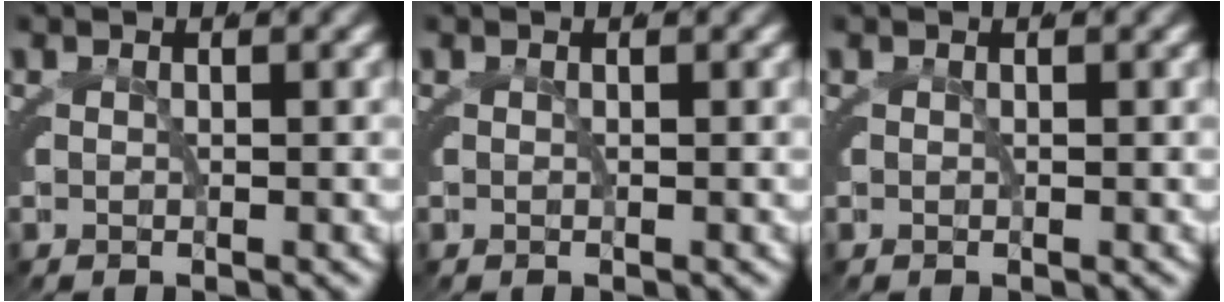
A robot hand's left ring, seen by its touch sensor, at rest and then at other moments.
{"total": 0.0}
{"total": 0.0}